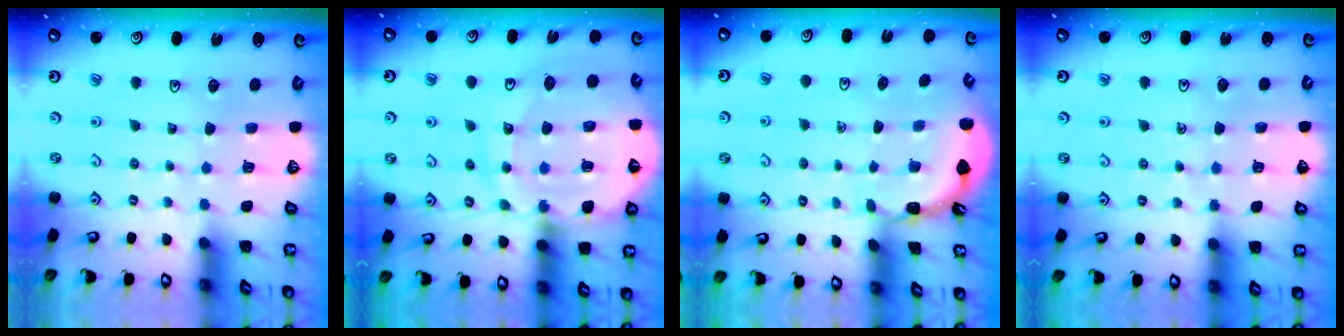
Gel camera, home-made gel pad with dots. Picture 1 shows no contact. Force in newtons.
{"total": 19.4, "press": 19.2, "slide": 3.3}
{"total": 1.7, "press": 1.7, "slide": 0.0}
{"total": 3.8, "press": 3.8, "slide": 0.7}